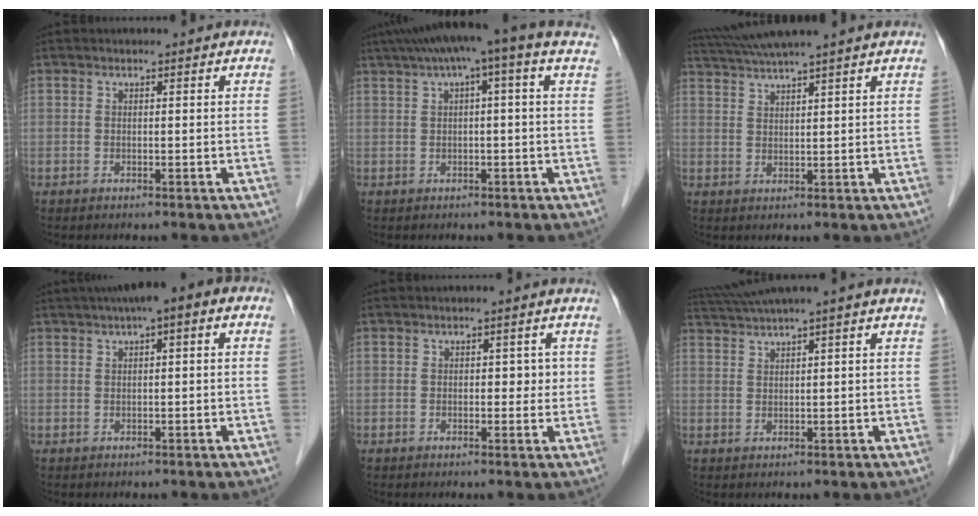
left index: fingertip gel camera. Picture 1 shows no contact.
{"total": 7.7, "force": [4.2, -0.4, 6.4], "torque": [-0.096, 0.046, 0.054]}
{"total": 7.4, "force": [6.5, -1.7, 3.2], "torque": [-0.057, 0.025, 0.106]}
{"total": 5.9, "force": [2.1, 1.5, 5.3], "torque": [-0.081, 0.032, 0.022]}
{"total": 2.5, "force": [0.1, 1.6, 1.9], "torque": [-0.017, 0.007, -0.001]}
{"total": 3.8, "force": [2.8, -1.1, 2.4], "torque": [-0.056, 0.017, 0.060]}